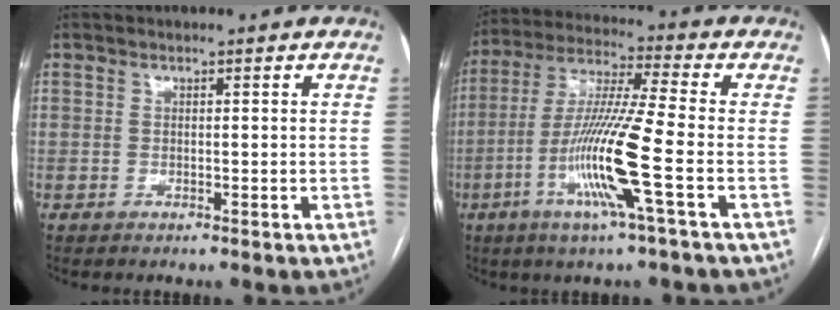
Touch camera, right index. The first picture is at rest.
{"total": 13.7, "force": [-4.3, -1.1, 12.9], "torque": [-0.260, -0.014, -0.090]}